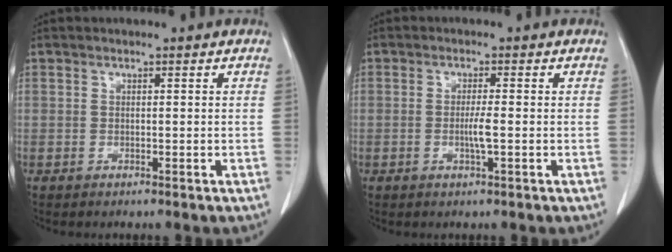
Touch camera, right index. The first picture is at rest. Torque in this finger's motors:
{"motor_torque": [0.63, 0.12, 0.31, 0.08]}